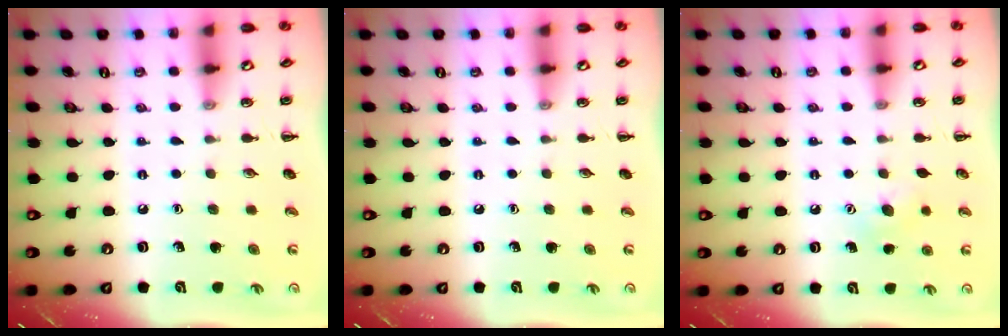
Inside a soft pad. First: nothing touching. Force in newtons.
{"total": 0.0}
{"total": 5.6, "press": 5.5, "slide": 1.2}